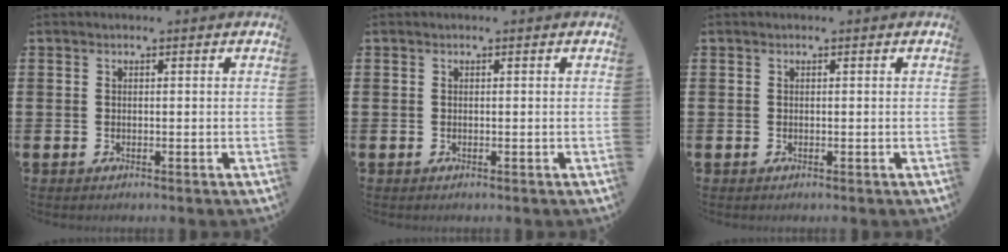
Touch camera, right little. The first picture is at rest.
{"total": 0.0}
{"total": 0.0}